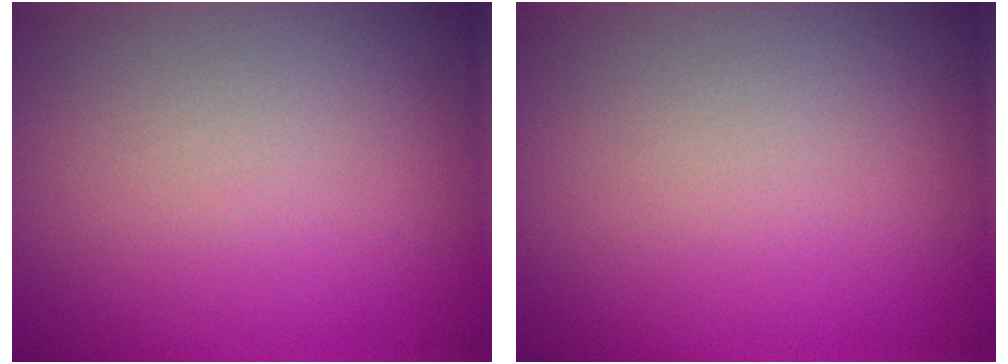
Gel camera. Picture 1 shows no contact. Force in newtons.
{"total": 0.0}